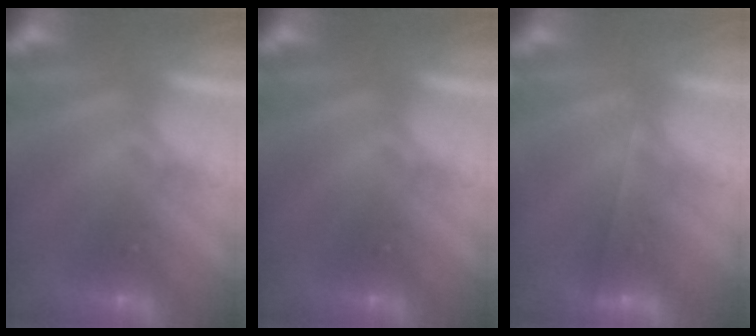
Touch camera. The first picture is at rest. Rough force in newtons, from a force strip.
{"total": 0.0}
{"total": 1.8}